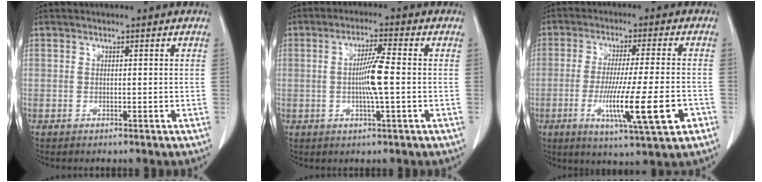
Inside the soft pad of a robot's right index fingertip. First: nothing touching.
{"total": 5.8, "force": [-0.4, -0.1, 5.8], "torque": [-0.109, -0.001, -0.011]}
{"total": 12.9, "force": [-4.4, 0.2, 12.1], "torque": [-0.206, -0.028, -0.068]}